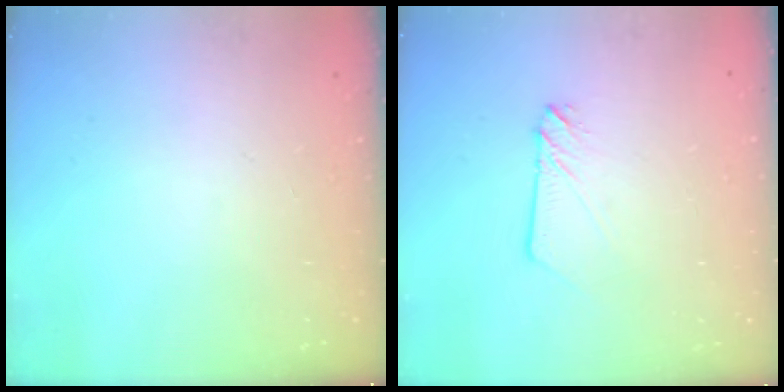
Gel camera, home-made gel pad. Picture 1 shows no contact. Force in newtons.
{"total": 3.3, "press": 3.2, "slide": 0.5}